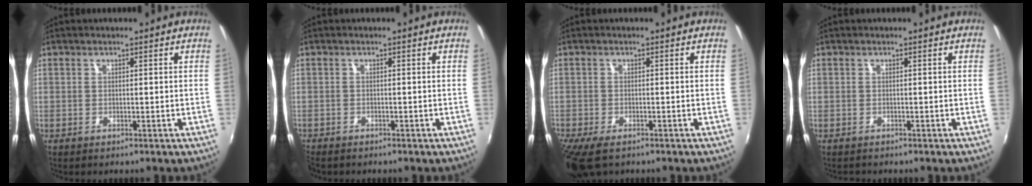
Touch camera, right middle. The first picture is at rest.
{"total": 1.4, "force": [-1.3, 0.5, 0.2], "torque": [-0.010, -0.006, -0.027]}
{"total": 6.5, "force": [-4.6, 2.4, 3.8], "torque": [-0.094, -0.031, -0.085]}
{"total": 0.5, "force": [-0.5, 0.2, 0.0], "torque": [-0.001, 0.000, -0.009]}